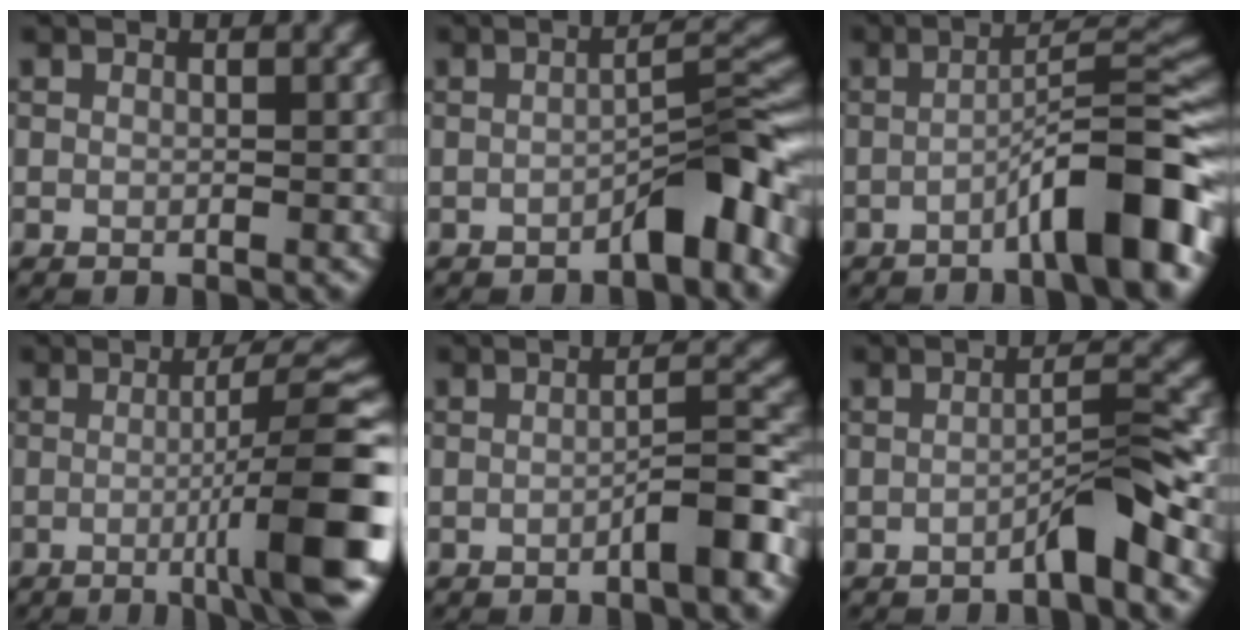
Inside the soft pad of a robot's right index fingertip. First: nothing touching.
{"total": 4.3, "force": [-2.5, 0.7, 3.4], "torque": [-0.047, 0.022, -0.043]}
{"total": 8.7, "force": [-4.0, 1.3, 7.7], "torque": [-0.101, 0.023, -0.069]}
{"total": 10.9, "force": [-2.4, 1.4, 10.6], "torque": [-0.133, 0.014, -0.039]}
{"total": 3.8, "force": [-1.8, 0.5, 3.3], "torque": [-0.047, 0.019, -0.034]}
{"total": 3.1, "force": [-1.9, 0.1, 2.5], "torque": [-0.038, 0.019, -0.036]}